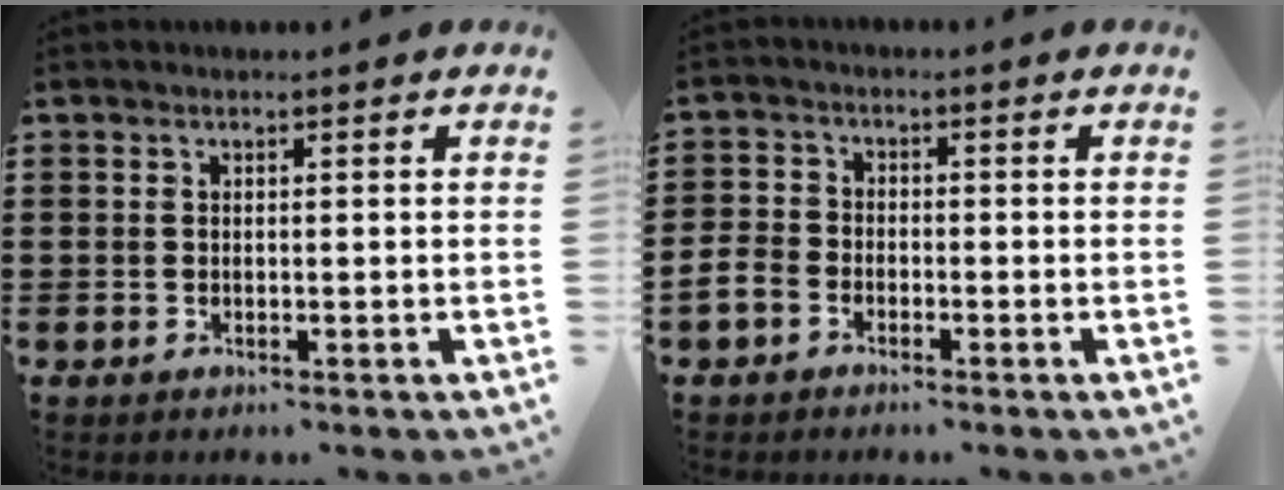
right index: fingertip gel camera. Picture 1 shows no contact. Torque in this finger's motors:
{"motor_torque": [1.09, 1.04, 0.35, 0.07]}